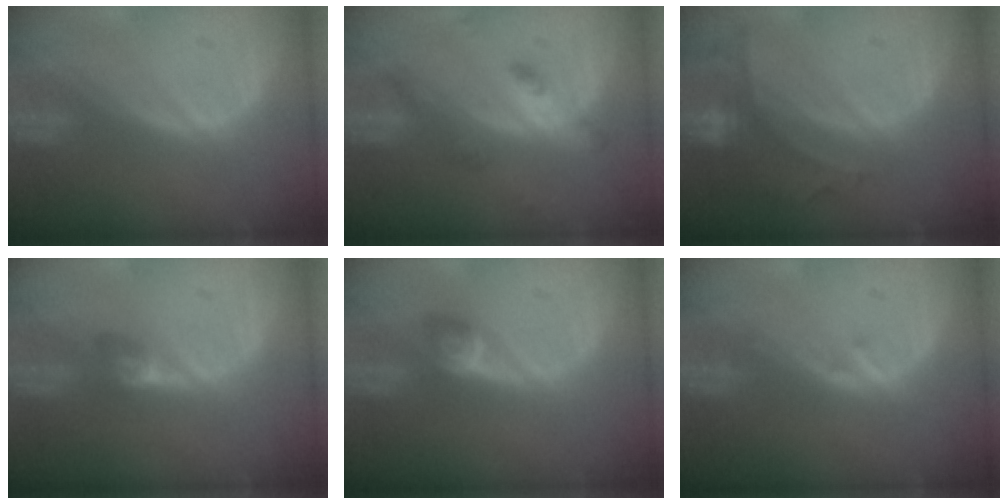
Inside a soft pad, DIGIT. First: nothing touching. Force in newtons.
{"total": 4.2, "press": 3.9, "slide": 1.6}
{"total": 6.9, "press": 6.3, "slide": 2.9}
{"total": 2.8, "press": 2.4, "slide": 1.5}
{"total": 2.8, "press": 2.5, "slide": 1.1}
{"total": 1.0, "press": 0.9, "slide": 0.5}